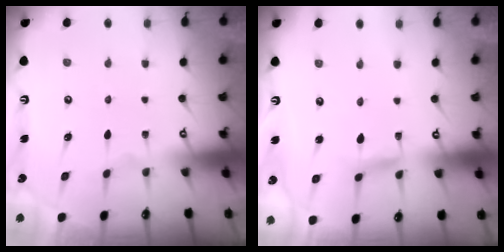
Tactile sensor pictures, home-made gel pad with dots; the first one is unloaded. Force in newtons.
{"total": 2.1, "press": 2.1, "slide": 0.1}